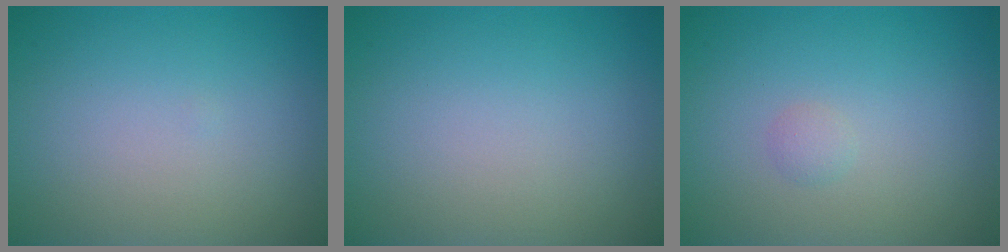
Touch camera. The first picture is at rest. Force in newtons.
{"total": 0.0}
{"total": 0.7, "press": 0.7, "slide": 0.1}